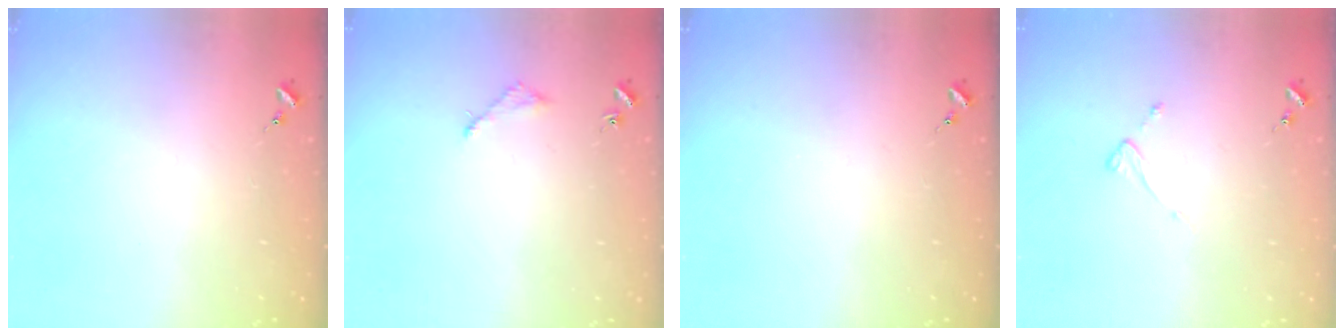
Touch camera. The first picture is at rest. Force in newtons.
{"total": 3.0, "press": 3.0, "slide": 0.4}
{"total": 0.0}
{"total": 3.6, "press": 3.6, "slide": 0.4}